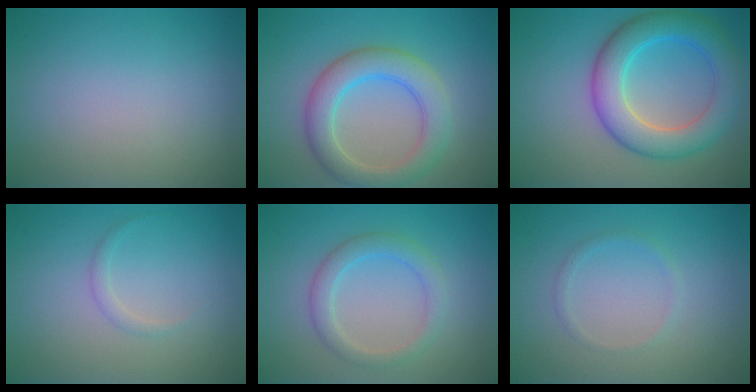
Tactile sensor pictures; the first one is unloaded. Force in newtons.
{"total": 5.2, "press": 5.2, "slide": 0.3}
{"total": 6.9, "press": 6.9, "slide": 0.3}
{"total": 0.8, "press": 0.8, "slide": 0.1}
{"total": 2.7, "press": 2.6, "slide": 0.3}
{"total": 0.9, "press": 0.9, "slide": 0.1}